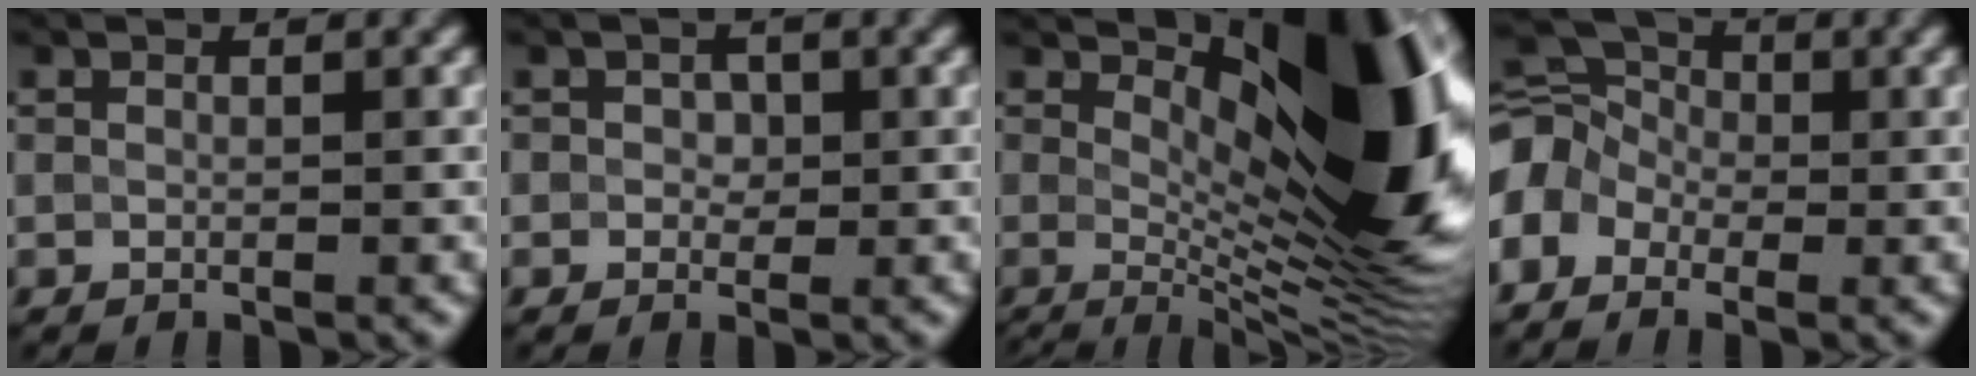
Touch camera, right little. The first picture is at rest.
{"total": 1.4, "force": [0.3, 1.3, 0.6], "torque": [0.007, 0.005, -0.006]}
{"total": 12.8, "force": [2.7, 3.9, 11.9], "torque": [-0.170, -0.001, 0.048]}
{"total": 5.8, "force": [-1.6, 4.3, 3.6], "torque": [-0.081, 0.018, -0.044]}